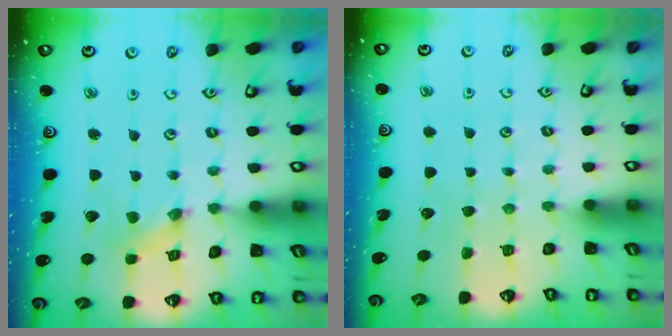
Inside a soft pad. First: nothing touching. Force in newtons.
{"total": 0.0}